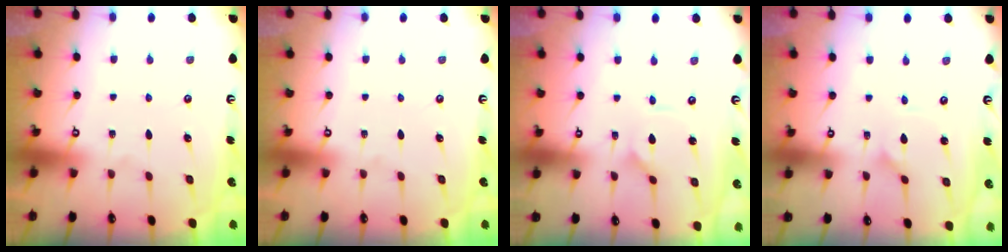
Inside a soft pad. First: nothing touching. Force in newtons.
{"total": 0.0}
{"total": 0.9, "press": 0.9, "slide": 0.0}
{"total": 1.0, "press": 1.0, "slide": 0.2}